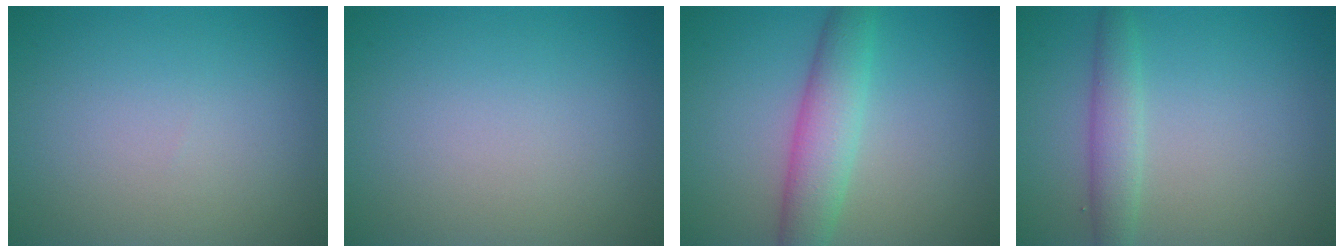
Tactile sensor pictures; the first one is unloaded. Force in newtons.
{"total": 0.0}
{"total": 4.6, "press": 4.6, "slide": 0.0}
{"total": 2.5, "press": 2.5, "slide": 0.2}